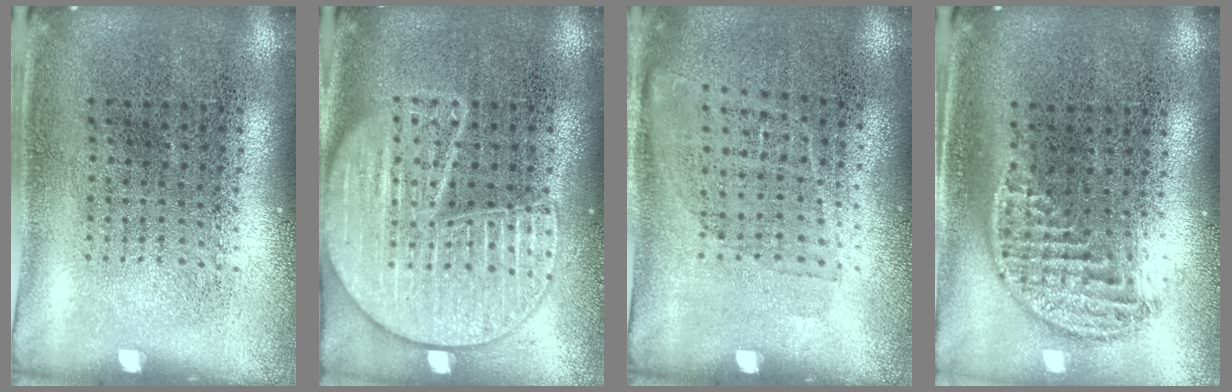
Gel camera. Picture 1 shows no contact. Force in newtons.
{"total": 3.6, "press": 3.6, "slide": 0.4}
{"total": 1.0, "press": 0.8, "slide": 0.5}
{"total": 1.3, "press": 1.1, "slide": 0.6}